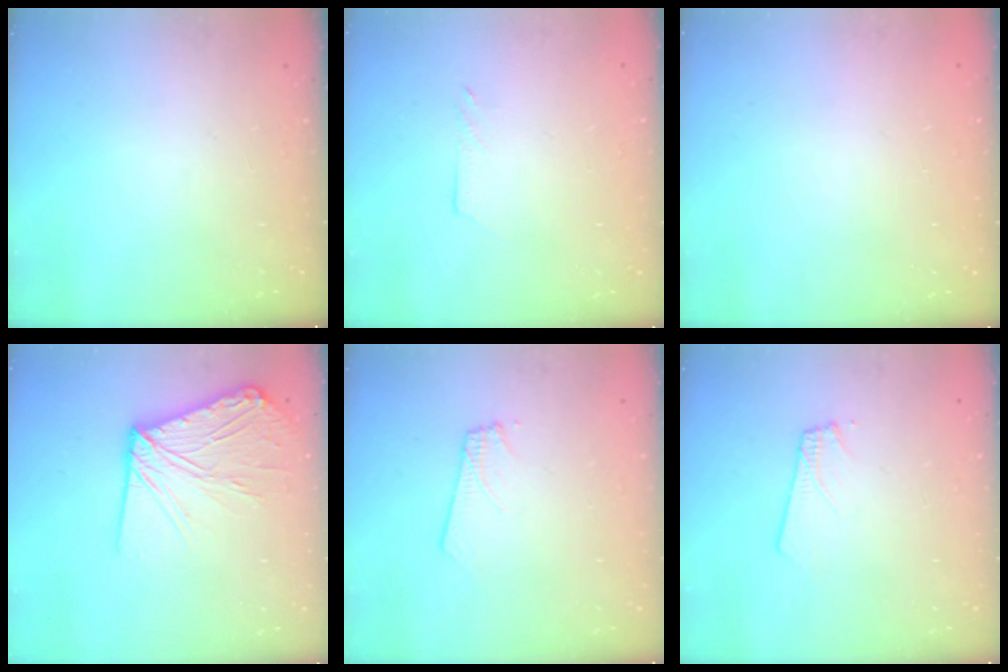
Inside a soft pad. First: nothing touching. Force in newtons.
{"total": 2.2, "press": 2.2, "slide": 0.2}
{"total": 0.0}
{"total": 13.3, "press": 13.2, "slide": 1.6}
{"total": 2.9, "press": 2.9, "slide": 0.4}
{"total": 2.4, "press": 2.4, "slide": 0.3}